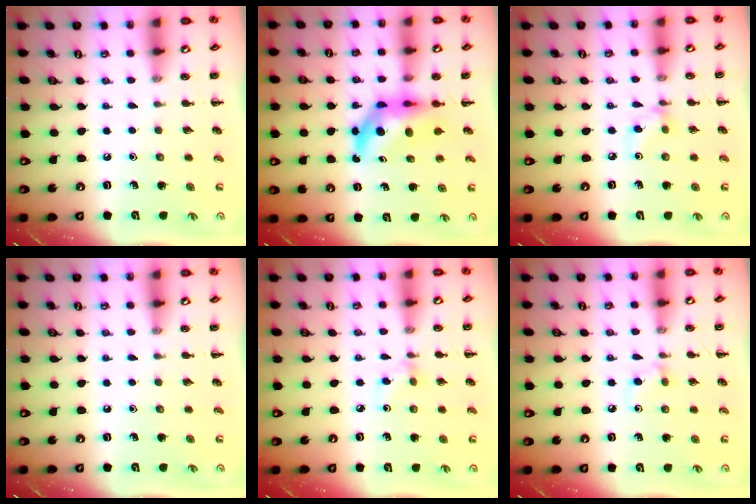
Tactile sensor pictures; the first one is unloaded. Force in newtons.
{"total": 7.9, "press": 7.8, "slide": 1.6}
{"total": 4.6, "press": 4.4, "slide": 1.3}
{"total": 0.0}
{"total": 2.8, "press": 2.6, "slide": 1.0}
{"total": 5.5, "press": 5.2, "slide": 1.9}